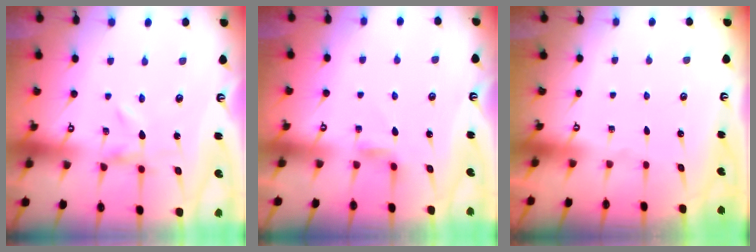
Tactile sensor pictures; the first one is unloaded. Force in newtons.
{"total": 2.5, "press": 2.5, "slide": 0.4}
{"total": 0.0}